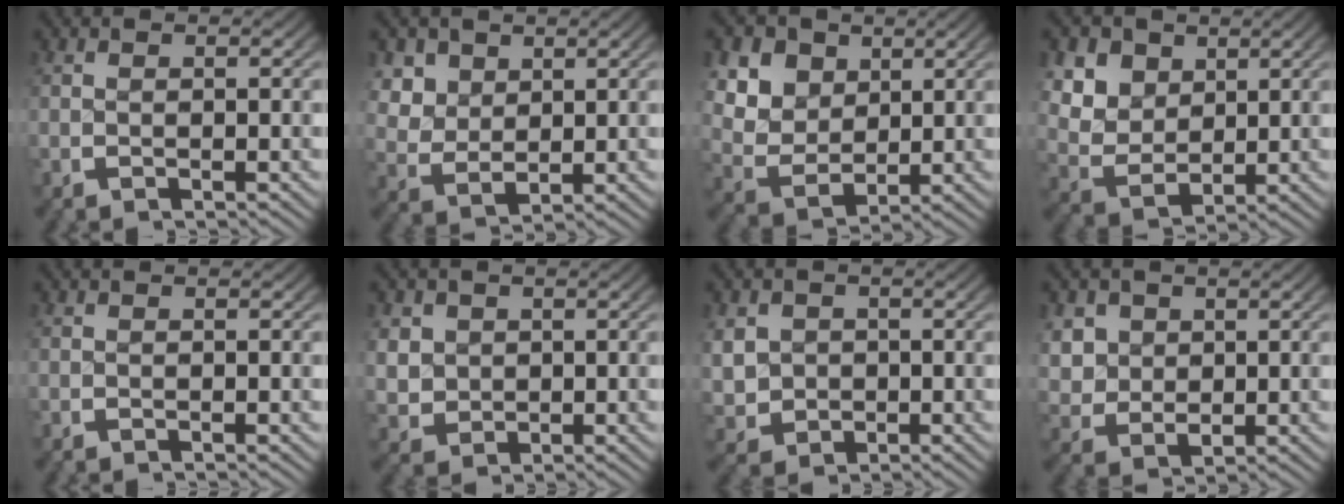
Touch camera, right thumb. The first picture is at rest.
{"total": 5.9, "force": [1.2, 4.7, 3.3], "torque": [-0.086, -0.025, 0.035]}
{"total": 10.6, "force": [1.2, 8.7, 6.0], "torque": [-0.146, -0.030, 0.024]}
{"total": 9.5, "force": [1.2, 7.8, 5.4], "torque": [-0.135, -0.029, 0.028]}
{"total": 0.0}
{"total": 4.4, "force": [0.2, 3.9, 2.0], "torque": [-0.061, -0.027, 0.021]}
{"total": 5.6, "force": [-0.3, 4.9, 2.8], "torque": [-0.074, -0.027, 0.010]}
{"total": 5.6, "force": [0.7, 4.8, 2.8], "torque": [-0.082, -0.030, 0.029]}